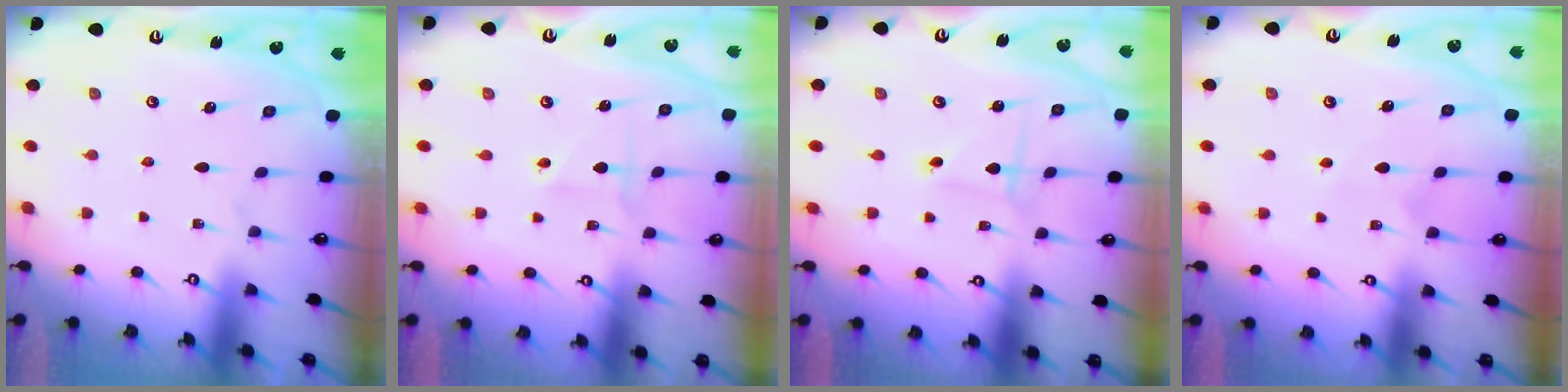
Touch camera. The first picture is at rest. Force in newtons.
{"total": 2.0, "press": 2.0, "slide": 0.5}
{"total": 1.1, "press": 1.1, "slide": 0.1}
{"total": 4.6, "press": 4.5, "slide": 0.9}